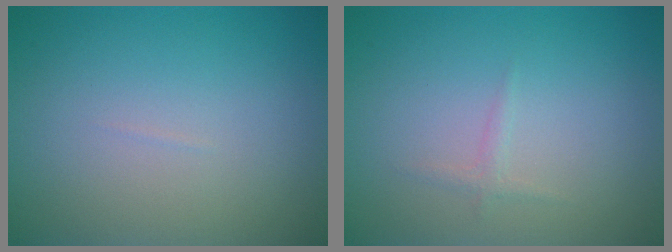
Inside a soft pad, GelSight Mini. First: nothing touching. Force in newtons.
{"total": 0.7, "press": 0.7, "slide": 0.0}